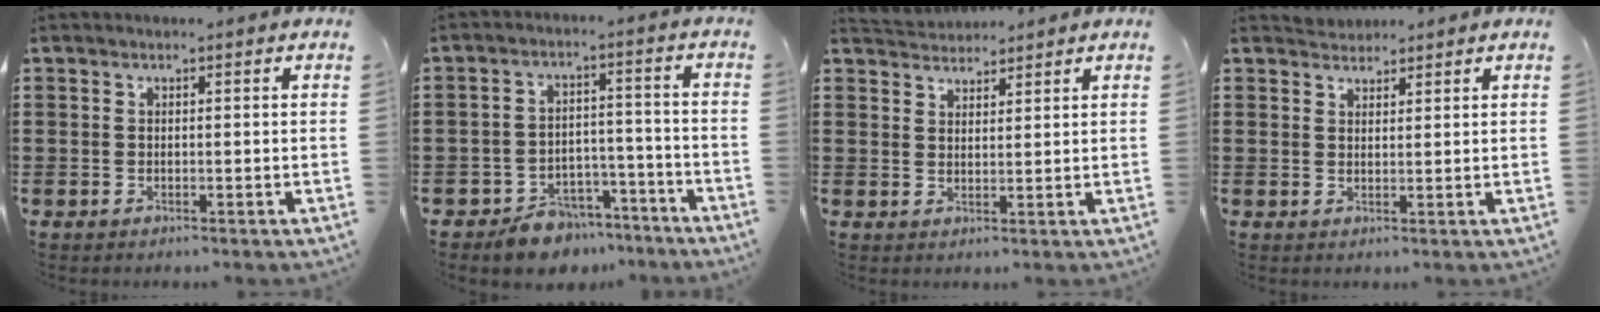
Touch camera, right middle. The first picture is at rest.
{"total": 6.0, "force": [-5.7, 2.0, 0.7], "torque": [-0.009, 0.023, -0.110]}
{"total": 2.4, "force": [2.3, 0.5, -0.5], "torque": [0.001, -0.005, 0.044]}
{"total": 1.2, "force": [1.0, 0.3, -0.6], "torque": [0.006, 0.004, 0.021]}